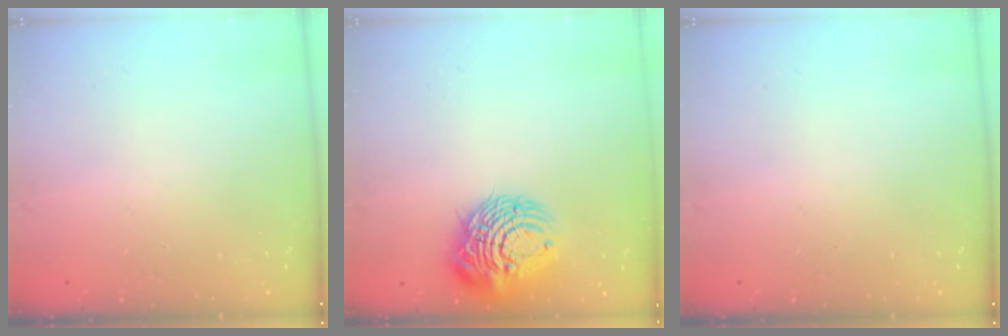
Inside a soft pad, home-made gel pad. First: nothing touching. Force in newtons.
{"total": 13.3, "press": 13.2, "slide": 1.4}
{"total": 0.0}